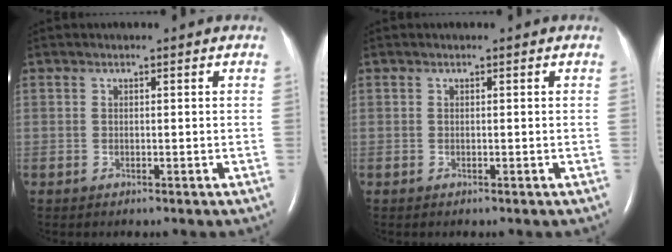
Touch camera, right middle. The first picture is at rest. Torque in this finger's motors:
{"motor_torque": [0.00, 0.00, 0.00, 0.00]}